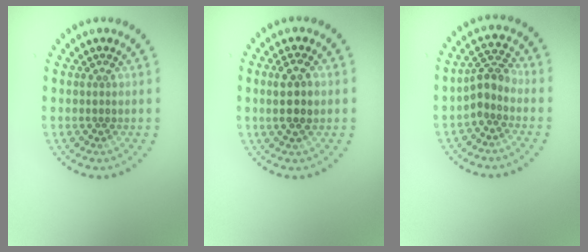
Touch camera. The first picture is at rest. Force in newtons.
{"total": 2.7, "press": 2.6, "slide": 0.7}
{"total": 2.7, "press": 2.1, "slide": 1.7}